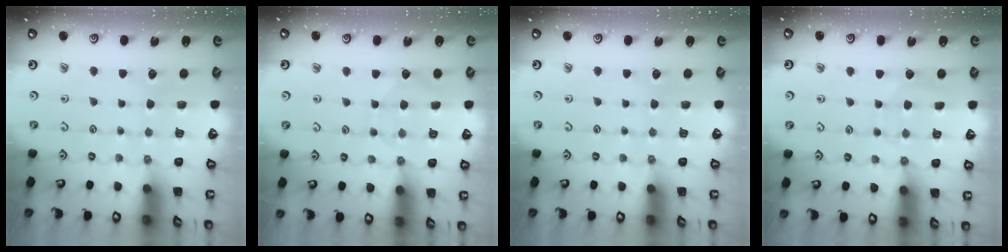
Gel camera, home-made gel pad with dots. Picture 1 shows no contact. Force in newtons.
{"total": 5.2, "press": 5.1, "slide": 0.6}
{"total": 0.0}
{"total": 3.3, "press": 3.2, "slide": 0.4}